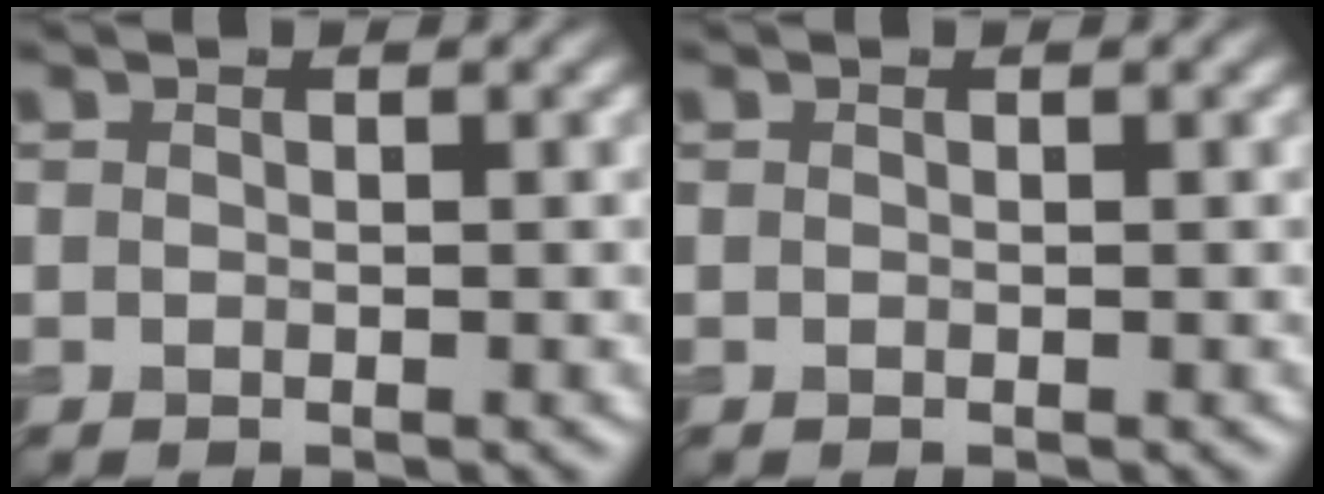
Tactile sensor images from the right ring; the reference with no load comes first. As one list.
[{"total": 0.0}]